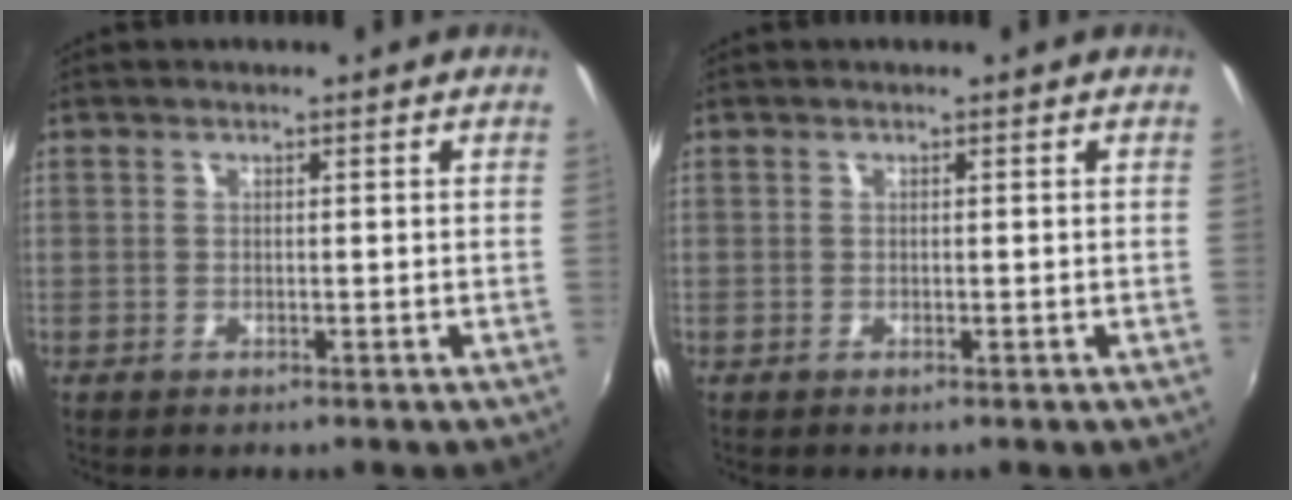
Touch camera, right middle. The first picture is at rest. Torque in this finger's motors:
{"motor_torque": [-0.01, 0.05, -0.03, 0.00]}